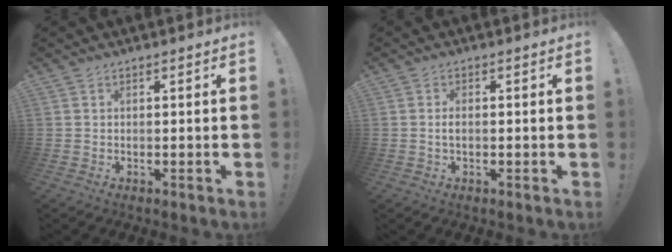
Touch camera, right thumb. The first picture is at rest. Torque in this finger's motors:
{"motor_torque": [-0.06, -0.01, 0.09, -0.02, 0.03]}